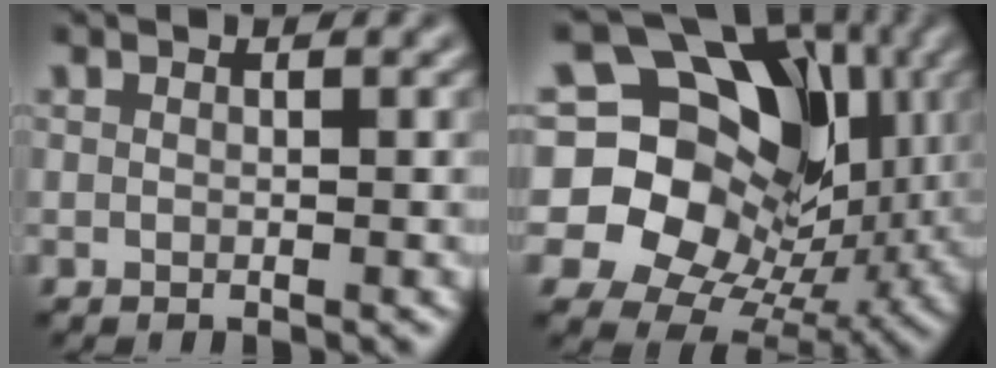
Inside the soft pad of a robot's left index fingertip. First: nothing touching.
{"total": 18.5, "force": [3.7, 15.3, 9.8], "torque": [-0.192, 0.033, 0.065]}